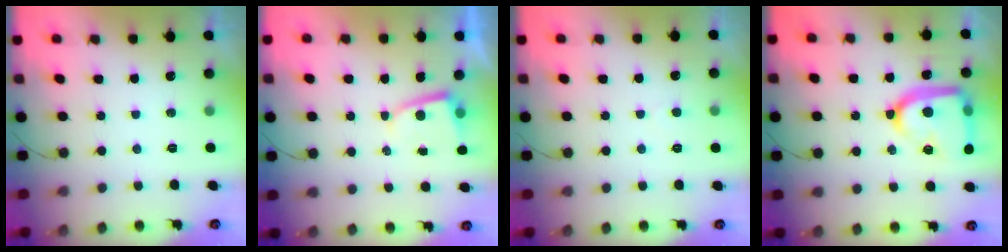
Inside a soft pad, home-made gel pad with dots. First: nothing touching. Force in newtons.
{"total": 2.6, "press": 2.6, "slide": 0.3}
{"total": 2.0, "press": 2.0, "slide": 0.2}
{"total": 20.3, "press": 20.2, "slide": 2.1}